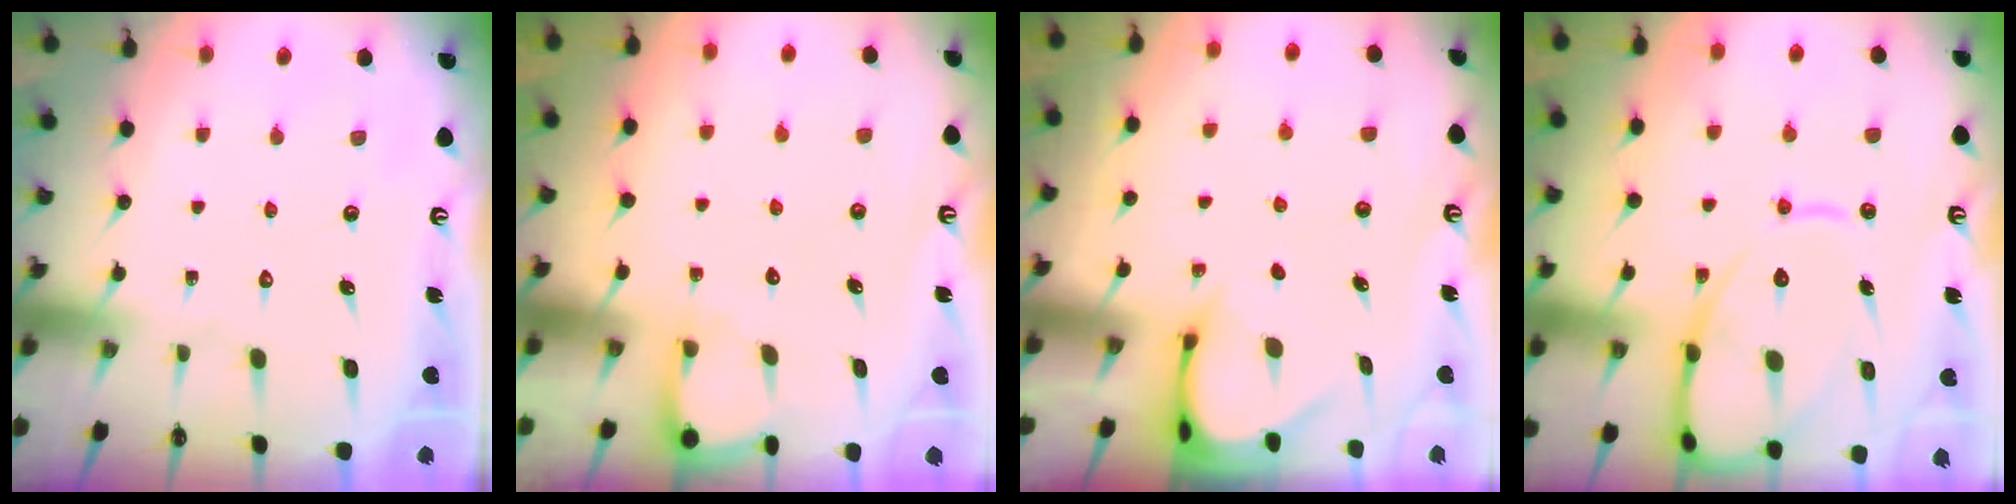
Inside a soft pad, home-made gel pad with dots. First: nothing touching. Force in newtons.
{"total": 2.8, "press": 2.8, "slide": 0.1}
{"total": 3.3, "press": 3.3, "slide": 0.3}
{"total": 14.0, "press": 13.9, "slide": 1.5}